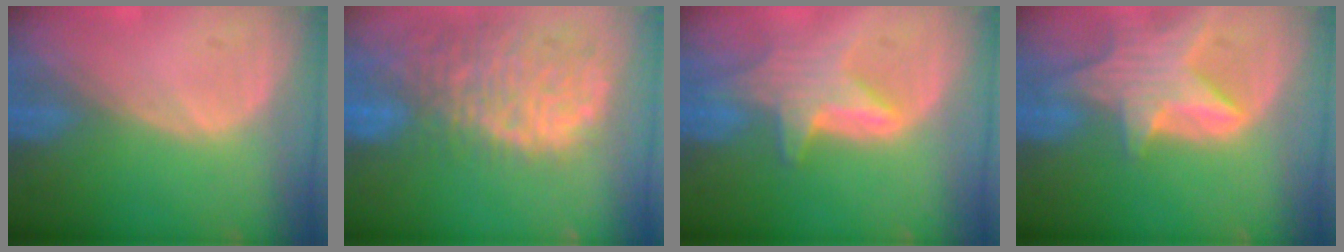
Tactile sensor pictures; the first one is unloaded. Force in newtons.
{"total": 13.8, "press": 11.3, "slide": 7.9}
{"total": 6.8, "press": 6.3, "slide": 2.4}
{"total": 8.4, "press": 7.4, "slide": 4.0}